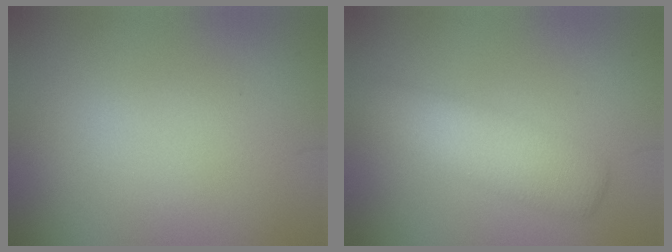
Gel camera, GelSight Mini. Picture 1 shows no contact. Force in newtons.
{"total": 4.3, "press": 4.3, "slide": 0.0}